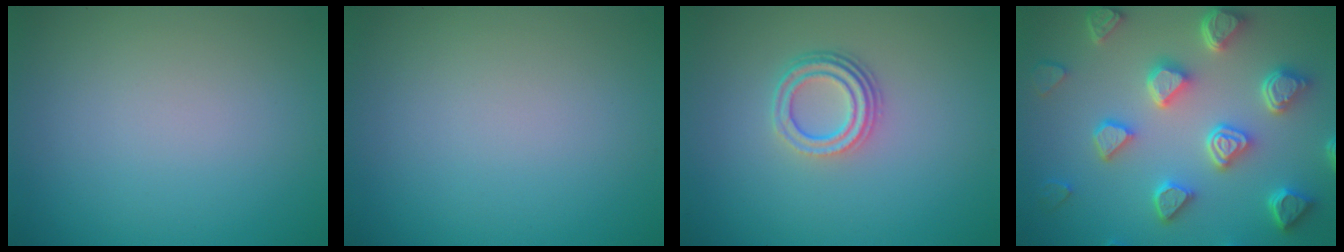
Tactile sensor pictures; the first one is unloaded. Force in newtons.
{"total": 0.0}
{"total": 3.3, "press": 2.4, "slide": 2.2}
{"total": 7.1, "press": 5.7, "slide": 4.2}